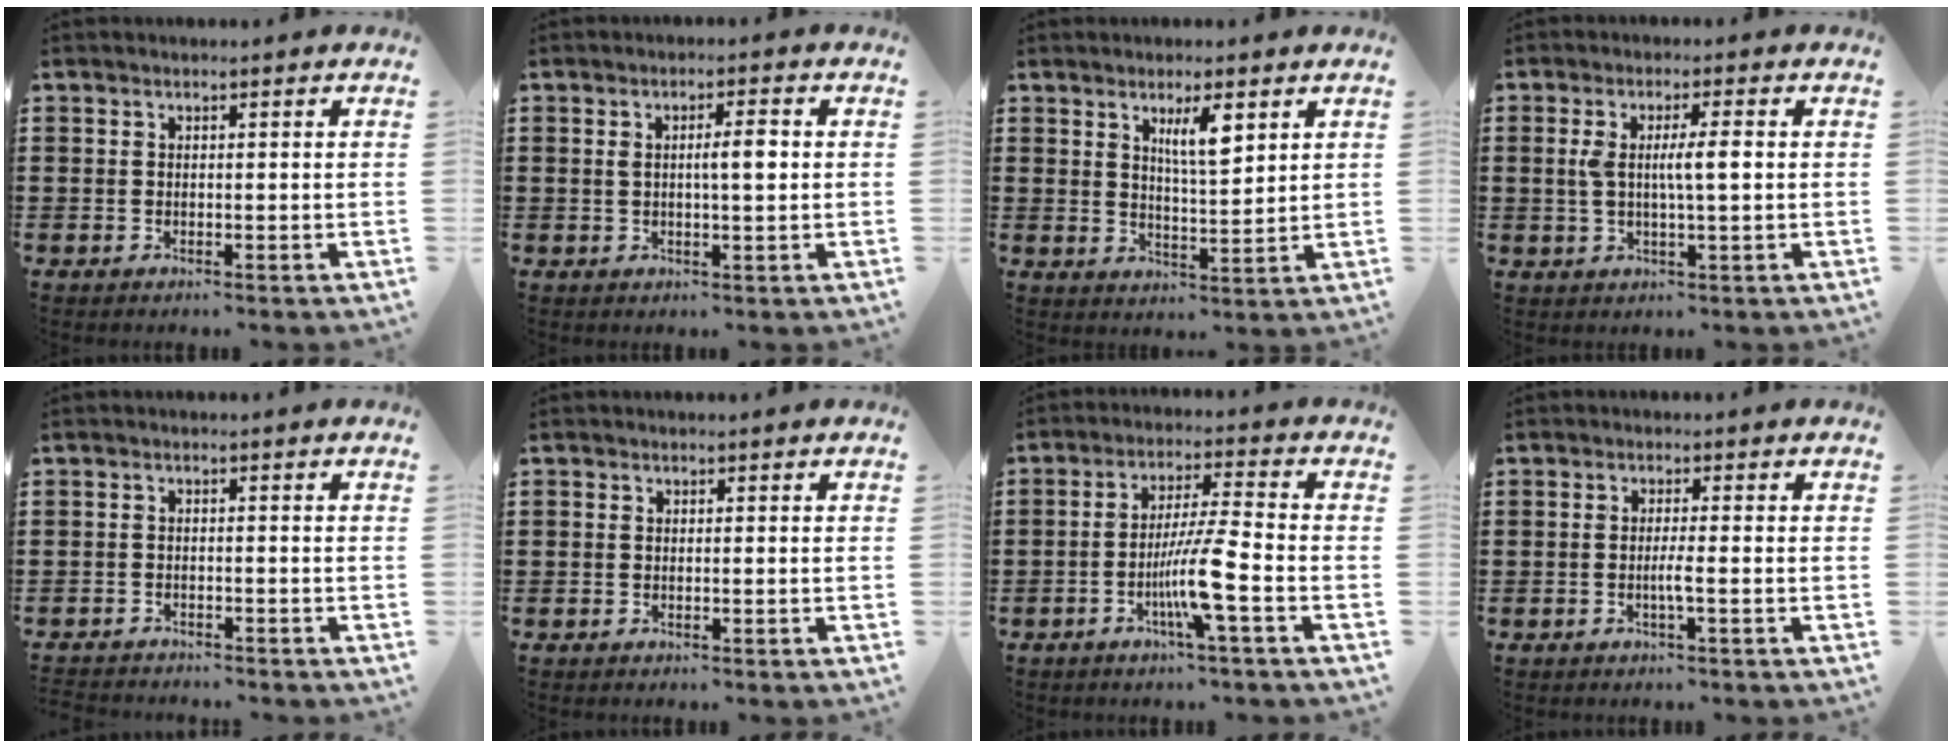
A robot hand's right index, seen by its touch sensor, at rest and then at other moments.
{"total": 4.0, "force": [0.5, 0.9, 3.9], "torque": [-0.065, 0.000, 0.003]}
{"total": 5.4, "force": [2.7, 1.4, 4.5], "torque": [-0.079, 0.000, 0.042]}
{"total": 5.0, "force": [0.4, 0.7, 4.9], "torque": [-0.091, -0.001, 0.003]}
{"total": 1.5, "force": [-1.5, 0.1, -0.2], "torque": [0.000, 0.004, -0.033]}
{"total": 0.0}
{"total": 8.0, "force": [-3.1, -0.2, 7.3], "torque": [-0.143, -0.010, -0.062]}
{"total": 2.0, "force": [-0.6, -0.3, 1.9], "torque": [-0.040, -0.007, -0.016]}